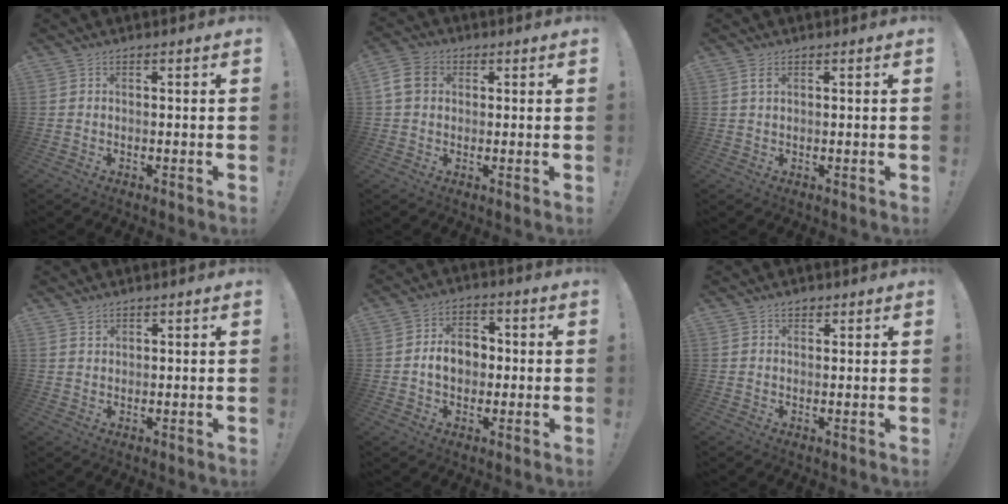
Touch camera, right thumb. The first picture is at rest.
{"total": 8.0, "force": [1.7, 6.2, 4.8], "torque": [-0.100, 0.011, 0.039]}
{"total": 2.3, "force": [1.1, 1.1, 1.7], "torque": [-0.031, 0.001, 0.018]}
{"total": 1.6, "force": [1.2, 1.0, 0.4], "torque": [0.006, -0.008, 0.020]}
{"total": 9.1, "force": [-0.2, 6.8, 6.1], "torque": [-0.093, 0.015, -0.003]}
{"total": 1.8, "force": [1.1, 1.1, 0.7], "torque": [-0.006, -0.002, 0.020]}